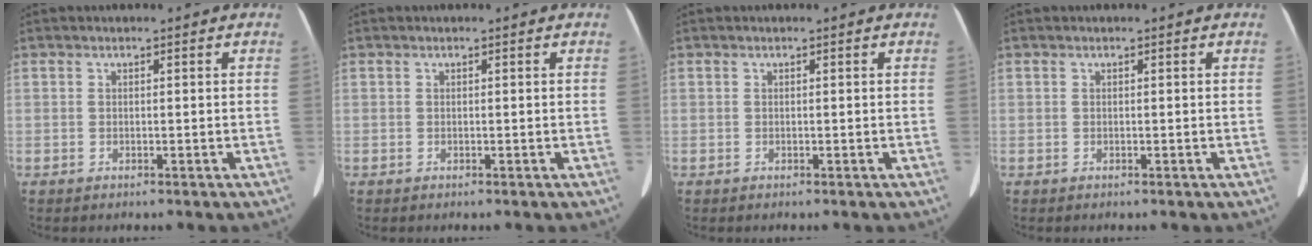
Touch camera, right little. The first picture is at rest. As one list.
[{"total": 0.0}, {"total": 0.0}, {"total": 0.0}]